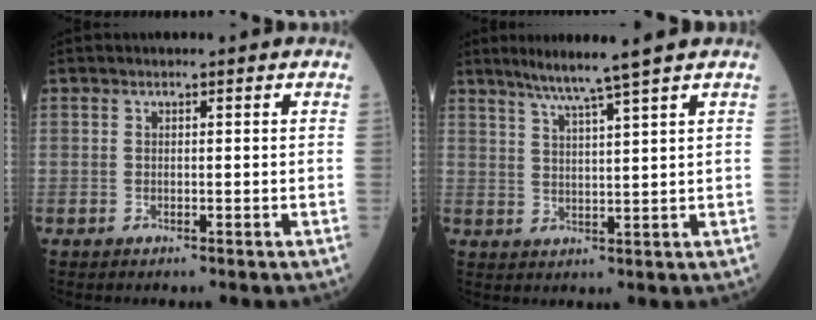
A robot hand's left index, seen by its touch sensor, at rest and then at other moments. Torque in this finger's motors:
{"motor_torque": [0.50, -0.50, 0.09, 0.08]}